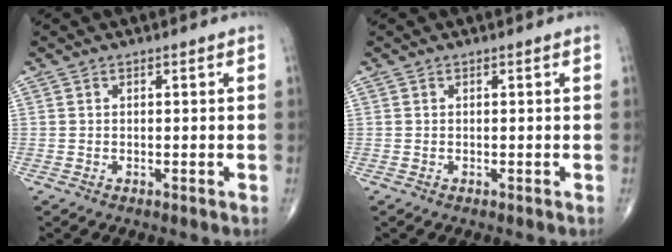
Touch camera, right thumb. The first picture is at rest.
{"total": 0.0}